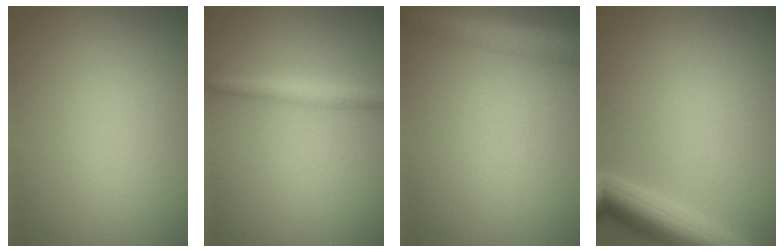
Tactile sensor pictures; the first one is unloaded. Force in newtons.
{"total": 2.0, "press": 2.0, "slide": 0.0}
{"total": 4.2, "press": 4.2, "slide": 0.2}
{"total": 5.3, "press": 5.3, "slide": 0.3}